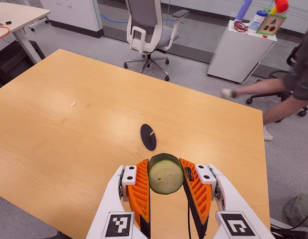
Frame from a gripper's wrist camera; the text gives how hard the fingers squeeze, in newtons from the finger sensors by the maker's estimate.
{"total": 11.5, "left": 11.2, "right": 11.8}